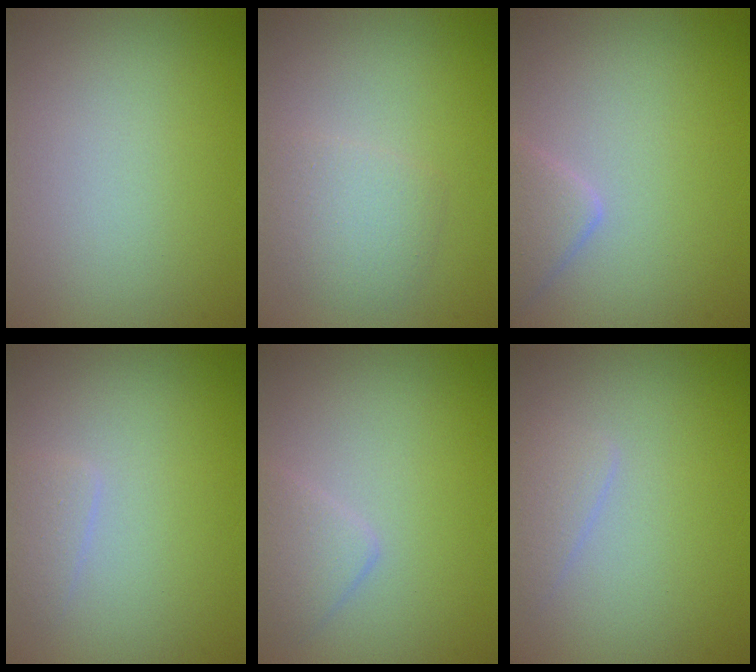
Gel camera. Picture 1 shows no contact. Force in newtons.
{"total": 2.3, "press": 2.3, "slide": 0.0}
{"total": 2.2, "press": 2.2, "slide": 0.2}
{"total": 1.0, "press": 1.0, "slide": 0.1}
{"total": 1.9, "press": 1.9, "slide": 0.0}
{"total": 1.3, "press": 1.3, "slide": 0.1}